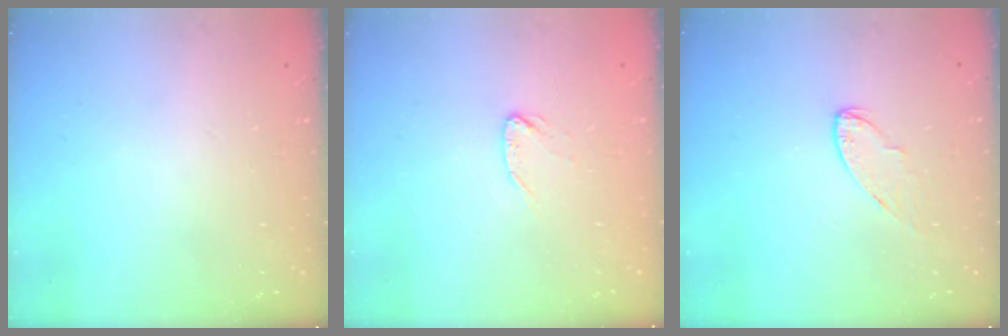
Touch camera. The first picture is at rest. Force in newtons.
{"total": 3.8, "press": 3.8, "slide": 0.3}
{"total": 6.4, "press": 6.4, "slide": 0.4}